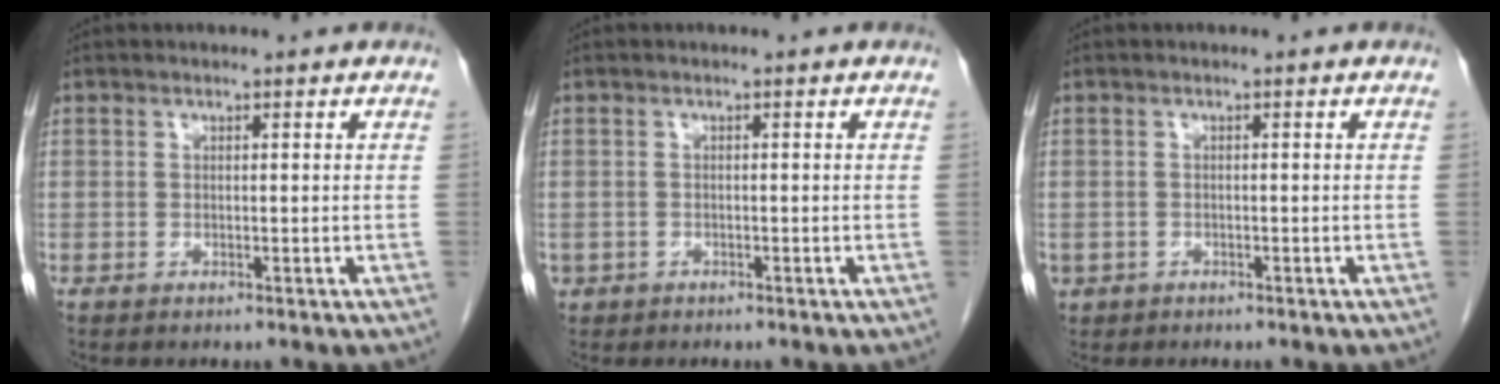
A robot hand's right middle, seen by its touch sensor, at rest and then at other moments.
{"total": 1.2, "force": [-0.7, 1.0, 0.1], "torque": [-0.011, 0.004, -0.008]}
{"total": 1.6, "force": [-0.9, 1.3, 0.2], "torque": [-0.010, 0.003, -0.012]}